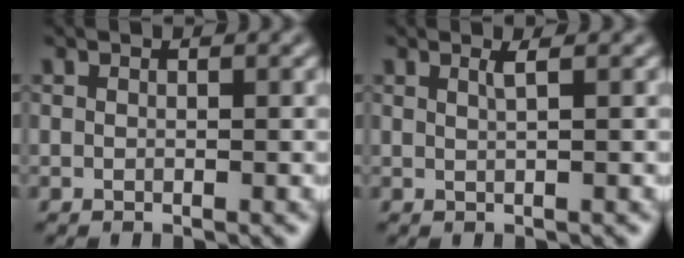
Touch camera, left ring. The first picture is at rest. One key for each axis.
{"total": 1.2, "fx": 0.5, "fy": 0.3, "fz": 1.0, "tx": -0.009, "ty": 0.001, "tz": 0.006}